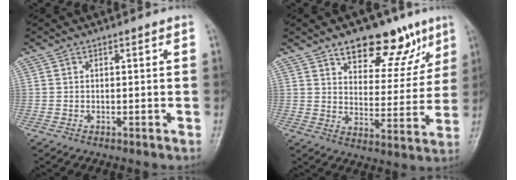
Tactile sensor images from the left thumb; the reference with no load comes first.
{"total": 15.0, "force": [9.7, 7.8, 8.5], "torque": [-0.058, -0.049, 0.143]}